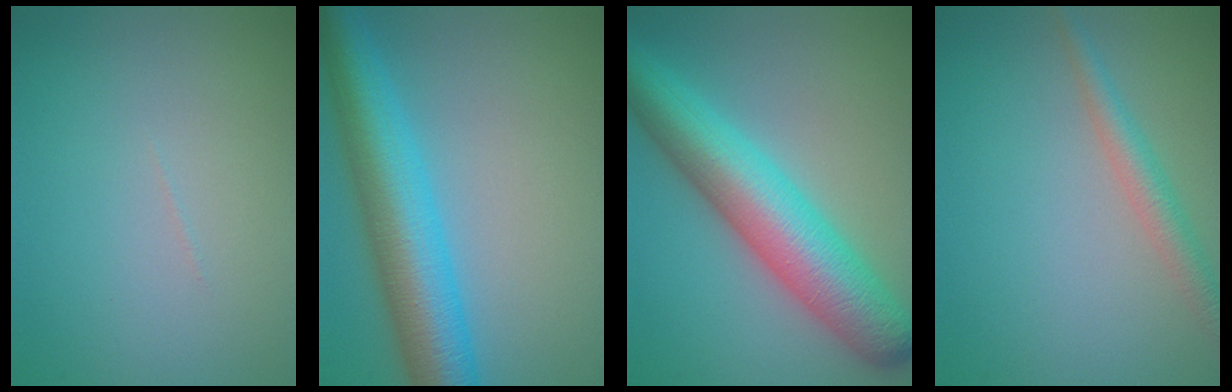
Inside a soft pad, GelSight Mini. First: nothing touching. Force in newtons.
{"total": 9.3, "press": 9.3, "slide": 0.2}
{"total": 9.6, "press": 9.6, "slide": 0.1}
{"total": 2.7, "press": 2.7, "slide": 0.1}